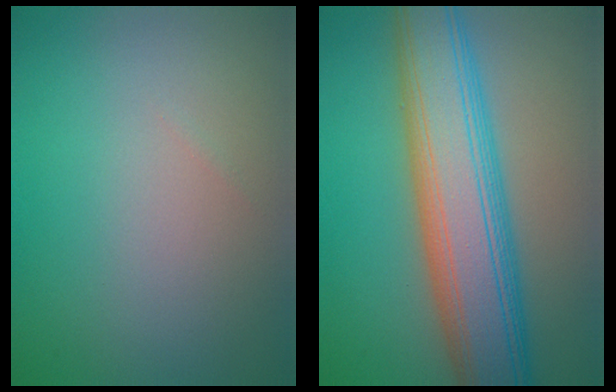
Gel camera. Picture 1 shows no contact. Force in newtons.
{"total": 11.0, "press": 11.0, "slide": 0.6}